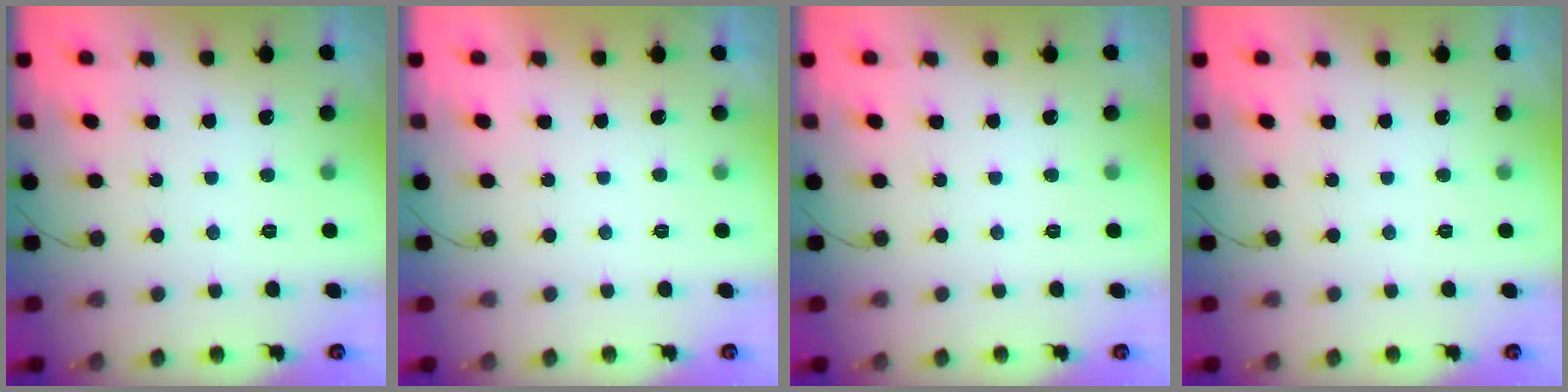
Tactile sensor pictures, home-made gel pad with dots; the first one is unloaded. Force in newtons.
{"total": 2.2, "press": 2.1, "slide": 0.3}
{"total": 0.0}
{"total": 0.0}